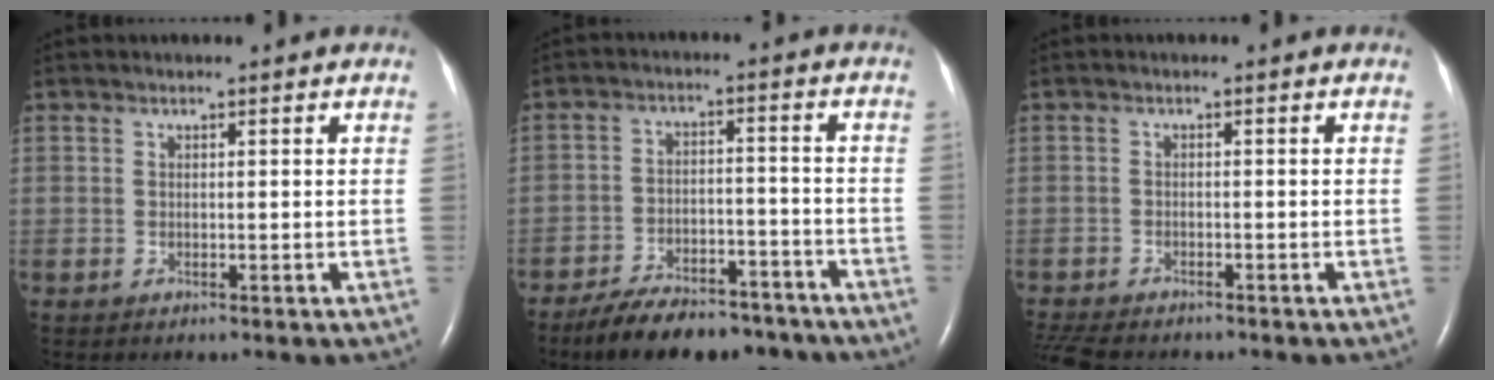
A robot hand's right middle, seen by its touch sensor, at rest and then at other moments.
{"total": 13.4, "force": [-11.0, 4.9, 5.9], "torque": [-0.083, 0.013, -0.167]}
{"total": 6.8, "force": [-6.0, 1.8, 2.7], "torque": [-0.050, -0.012, -0.098]}